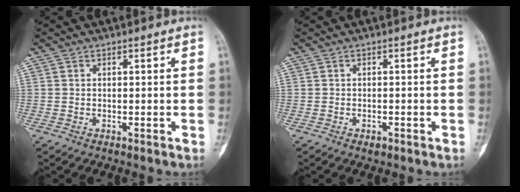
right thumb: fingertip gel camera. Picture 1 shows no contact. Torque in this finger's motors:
{"motor_torque": [0.24, 0.08, 0.08, -0.13, 0.05]}